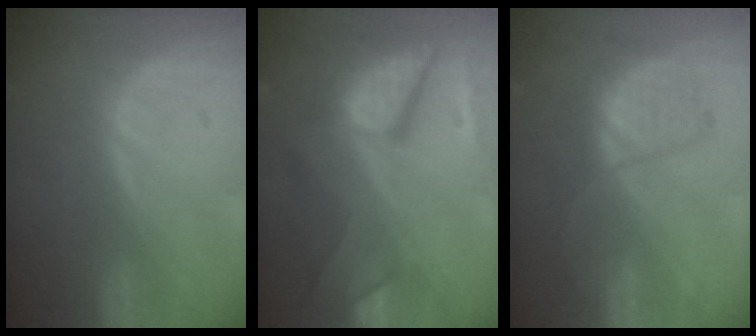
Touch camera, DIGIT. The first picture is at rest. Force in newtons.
{"total": 11.6, "press": 11.6, "slide": 1.4}
{"total": 7.0, "press": 6.9, "slide": 0.8}